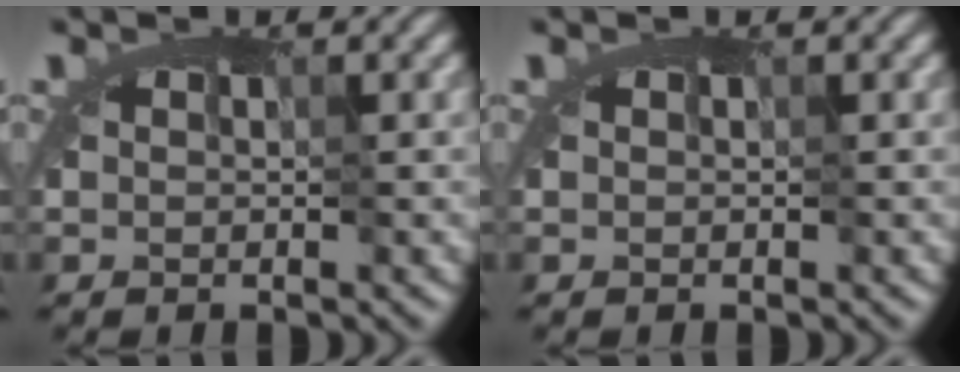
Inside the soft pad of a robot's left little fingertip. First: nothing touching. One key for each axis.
{"total": 0.0}